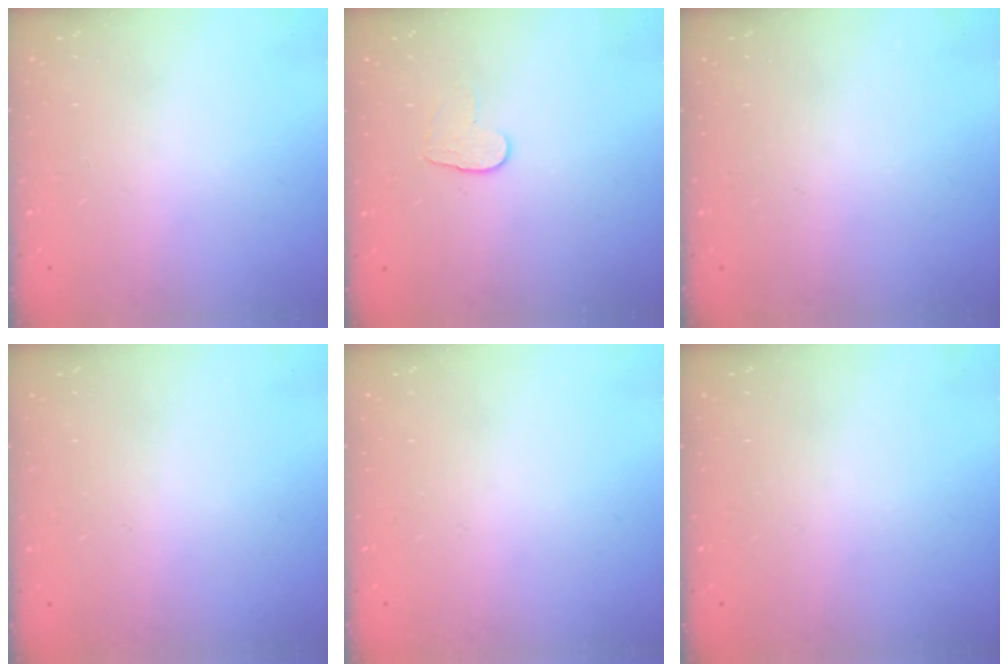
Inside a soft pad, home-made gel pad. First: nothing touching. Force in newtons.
{"total": 5.3, "press": 5.3, "slide": 0.5}
{"total": 0.0}
{"total": 0.6, "press": 0.6, "slide": 0.2}
{"total": 0.0}
{"total": 0.0}